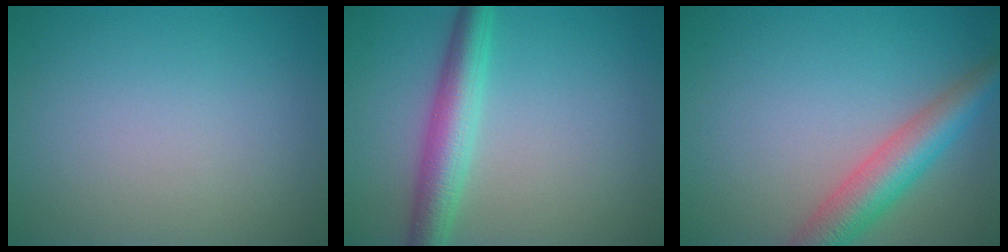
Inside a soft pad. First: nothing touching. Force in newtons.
{"total": 4.4, "press": 4.4, "slide": 0.0}
{"total": 5.4, "press": 5.4, "slide": 0.1}